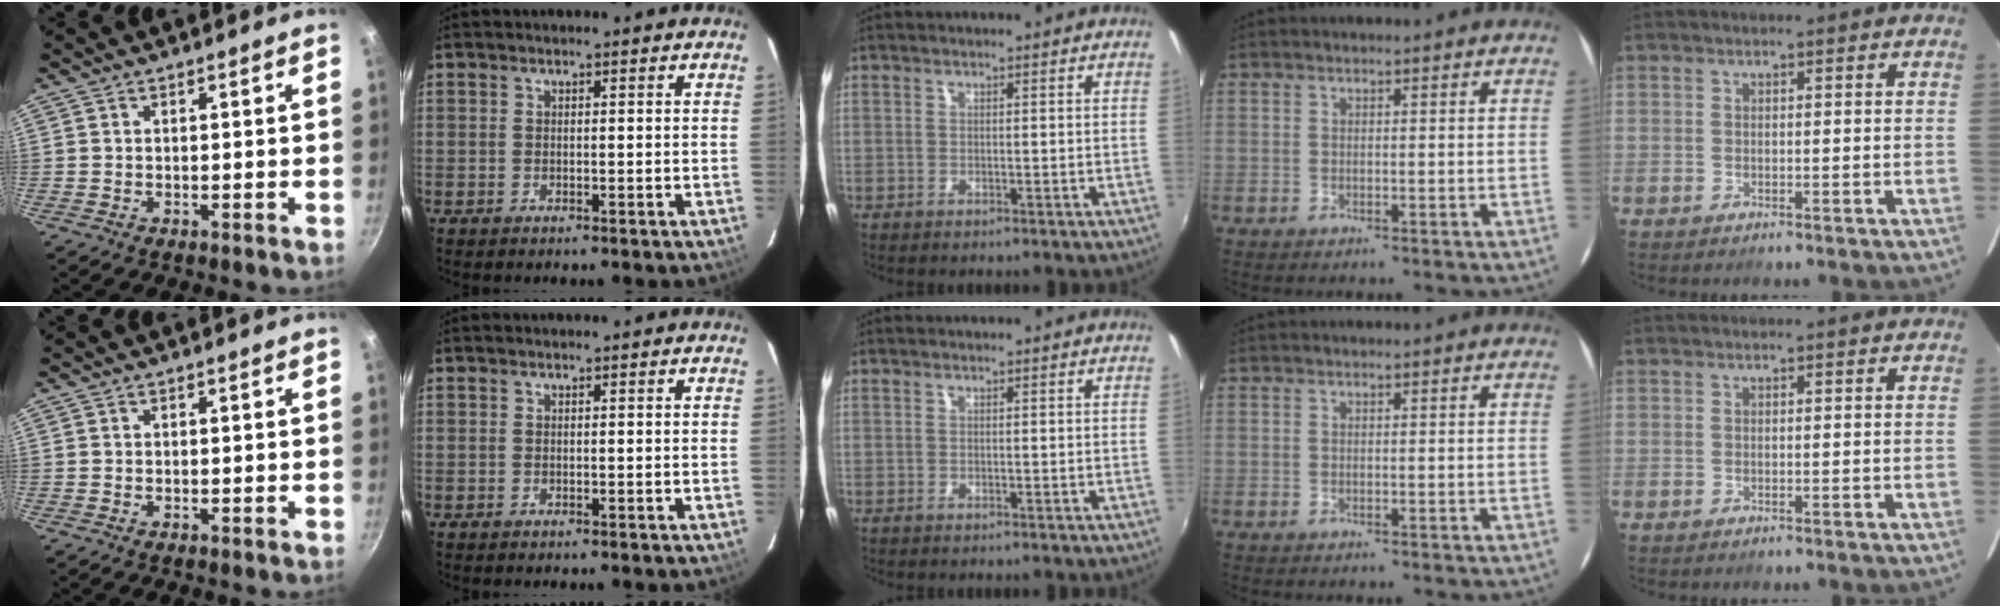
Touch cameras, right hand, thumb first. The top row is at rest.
{}